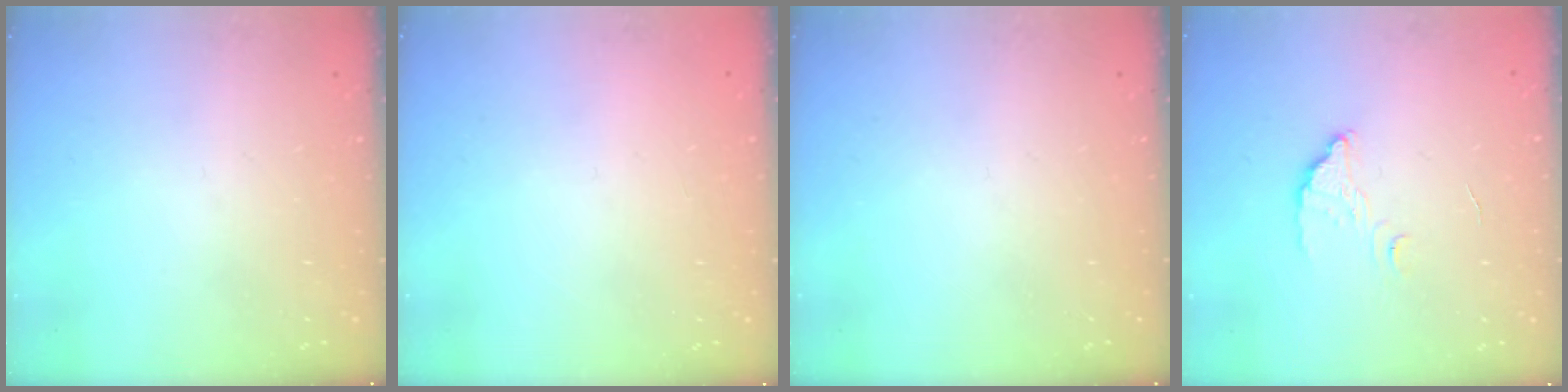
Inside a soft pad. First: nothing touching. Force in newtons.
{"total": 2.3, "press": 2.3, "slide": 0.1}
{"total": 0.0}
{"total": 3.6, "press": 3.6, "slide": 0.2}